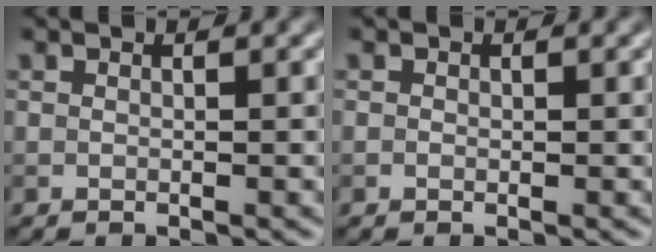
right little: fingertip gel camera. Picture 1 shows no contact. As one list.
[{"total": 0.0}]